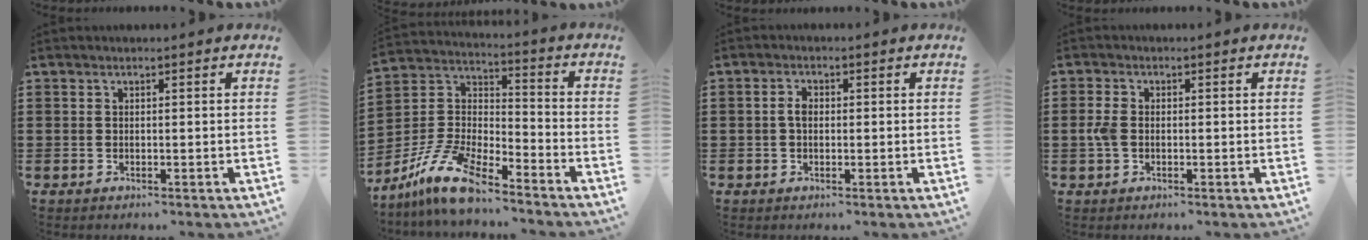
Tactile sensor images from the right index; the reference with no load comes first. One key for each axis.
{"total": 11.1, "fx": -9.2, "fy": 2.3, "fz": 5.7, "tx": -0.144, "ty": 0.012, "tz": -0.190}
{"total": 2.1, "fx": 0.0, "fy": 1.2, "fz": 1.7, "tx": -0.034, "ty": 0.006, "tz": -0.002}
{"total": 2.4, "fx": -0.2, "fy": 1.5, "fz": 1.8, "tx": -0.051, "ty": 0.000, "tz": -0.010}